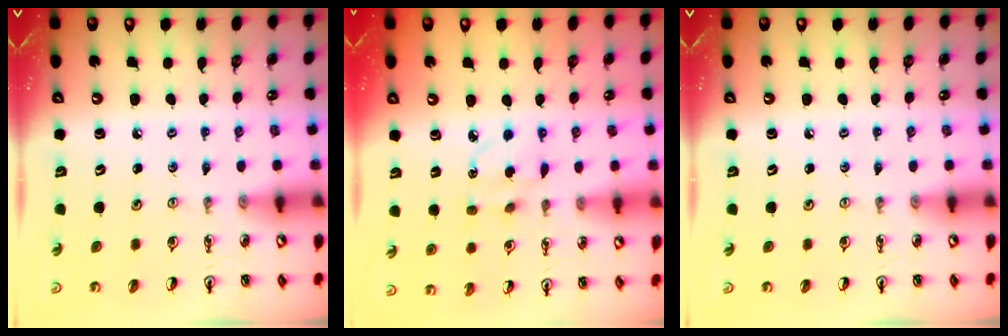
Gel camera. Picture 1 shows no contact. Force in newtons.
{"total": 4.0, "press": 4.0, "slide": 0.4}
{"total": 0.0}